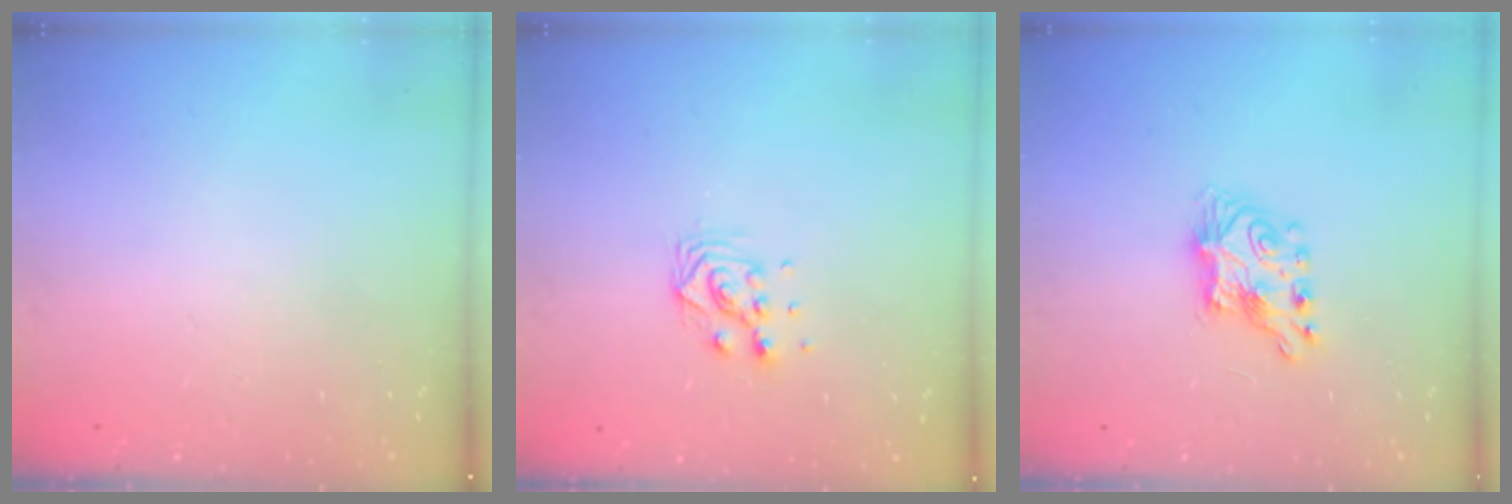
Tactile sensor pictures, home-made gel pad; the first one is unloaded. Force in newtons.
{"total": 6.6, "press": 6.6, "slide": 0.4}
{"total": 7.2, "press": 7.2, "slide": 0.4}